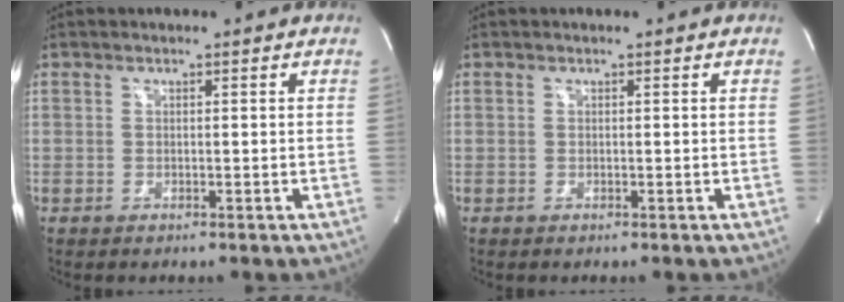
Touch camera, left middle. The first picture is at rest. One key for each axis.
{"total": 0.0}